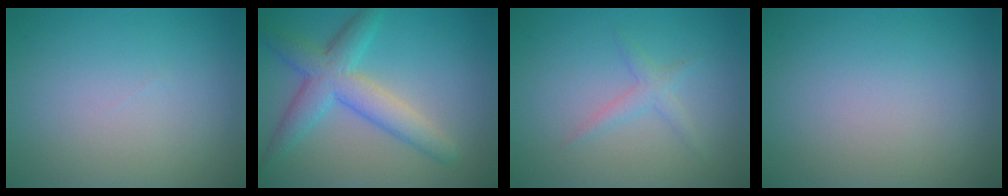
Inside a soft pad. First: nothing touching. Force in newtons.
{"total": 5.3, "press": 5.3, "slide": 0.2}
{"total": 1.4, "press": 1.4, "slide": 0.1}
{"total": 0.0}